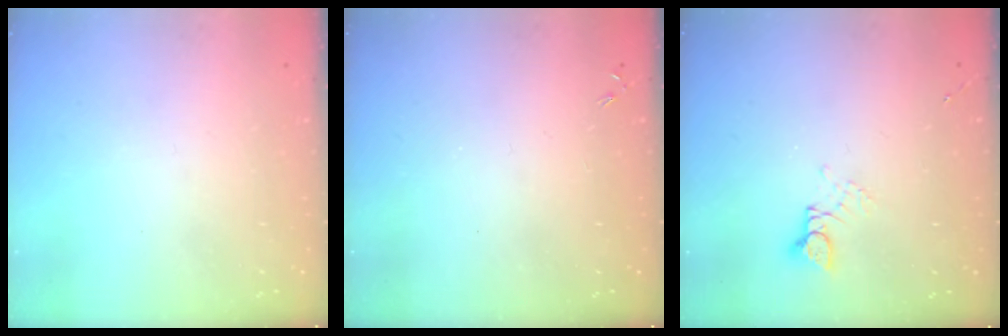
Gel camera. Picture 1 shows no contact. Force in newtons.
{"total": 0.0}
{"total": 2.4, "press": 2.4, "slide": 0.2}